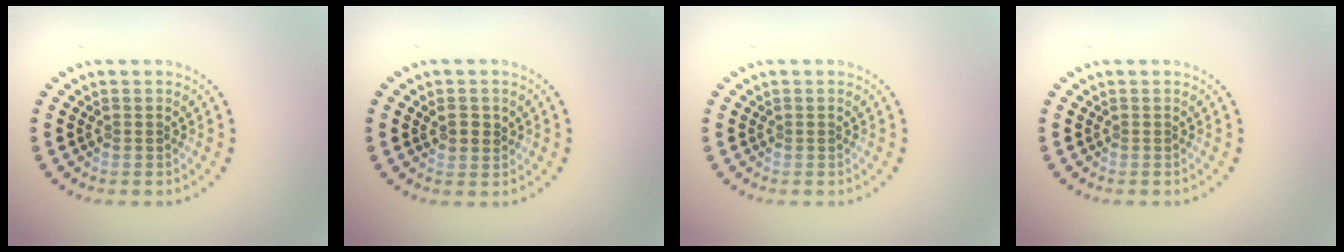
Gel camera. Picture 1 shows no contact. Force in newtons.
{"total": 1.3, "press": 1.2, "slide": 0.4}
{"total": 0.0}
{"total": 0.0}